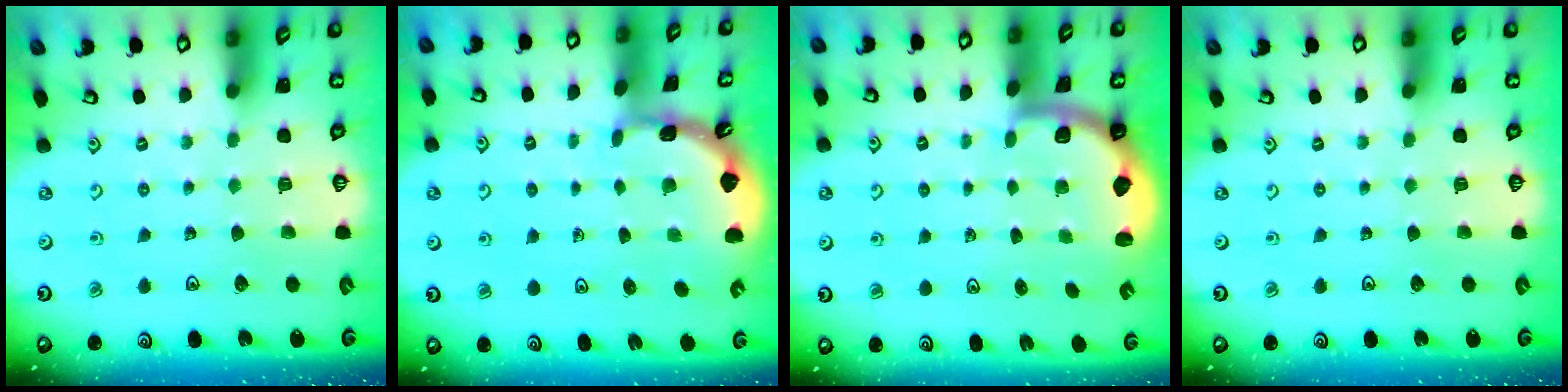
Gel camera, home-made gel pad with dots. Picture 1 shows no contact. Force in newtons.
{"total": 1.6, "press": 1.6, "slide": 0.2}
{"total": 1.9, "press": 1.8, "slide": 0.5}
{"total": 0.0}